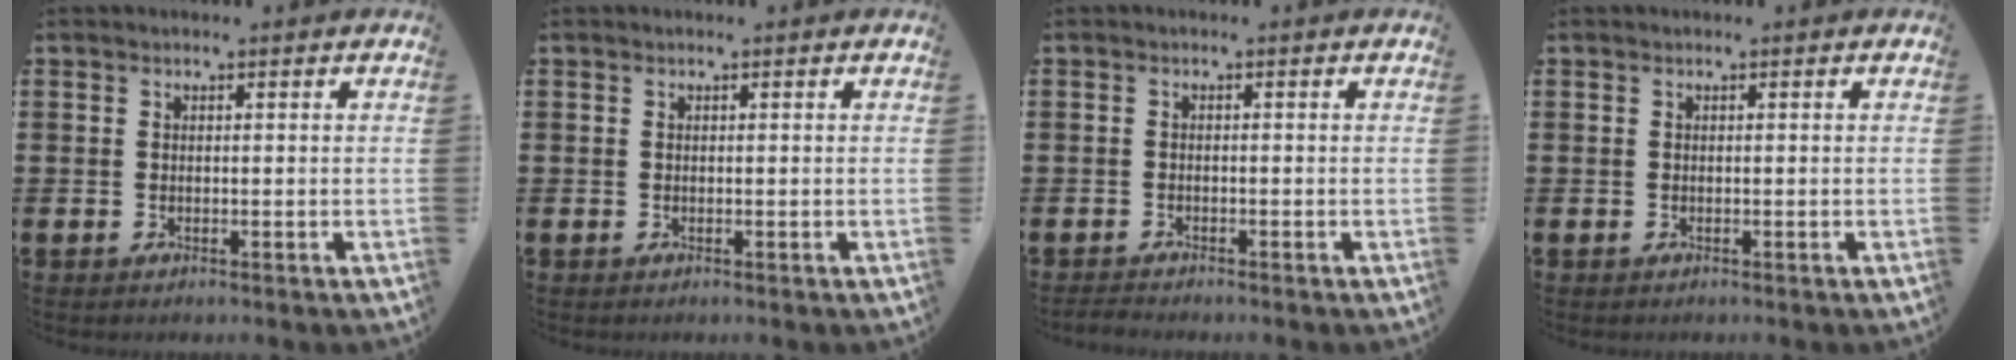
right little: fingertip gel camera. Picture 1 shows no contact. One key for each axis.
{"total": 0.0}
{"total": 0.9, "fx": -0.8, "fy": 0.1, "fz": 0.2, "tx": -0.006, "ty": 0.000, "tz": -0.017}
{"total": 0.0}